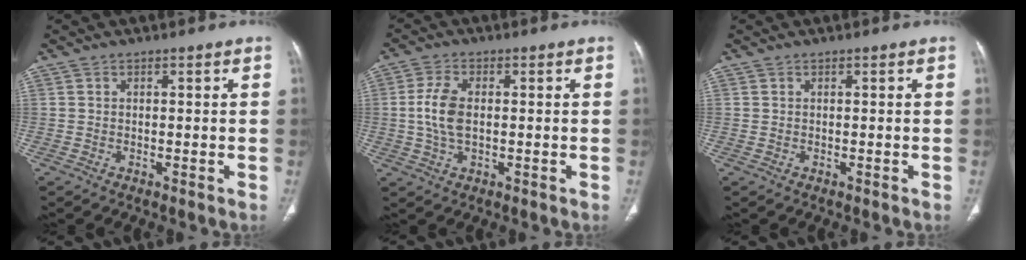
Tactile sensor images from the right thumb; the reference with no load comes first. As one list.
[{"total": 6.6, "force": [0.0, 3.7, 5.5], "torque": [-0.118, 0.005, -0.003]}, {"total": 0.0}]